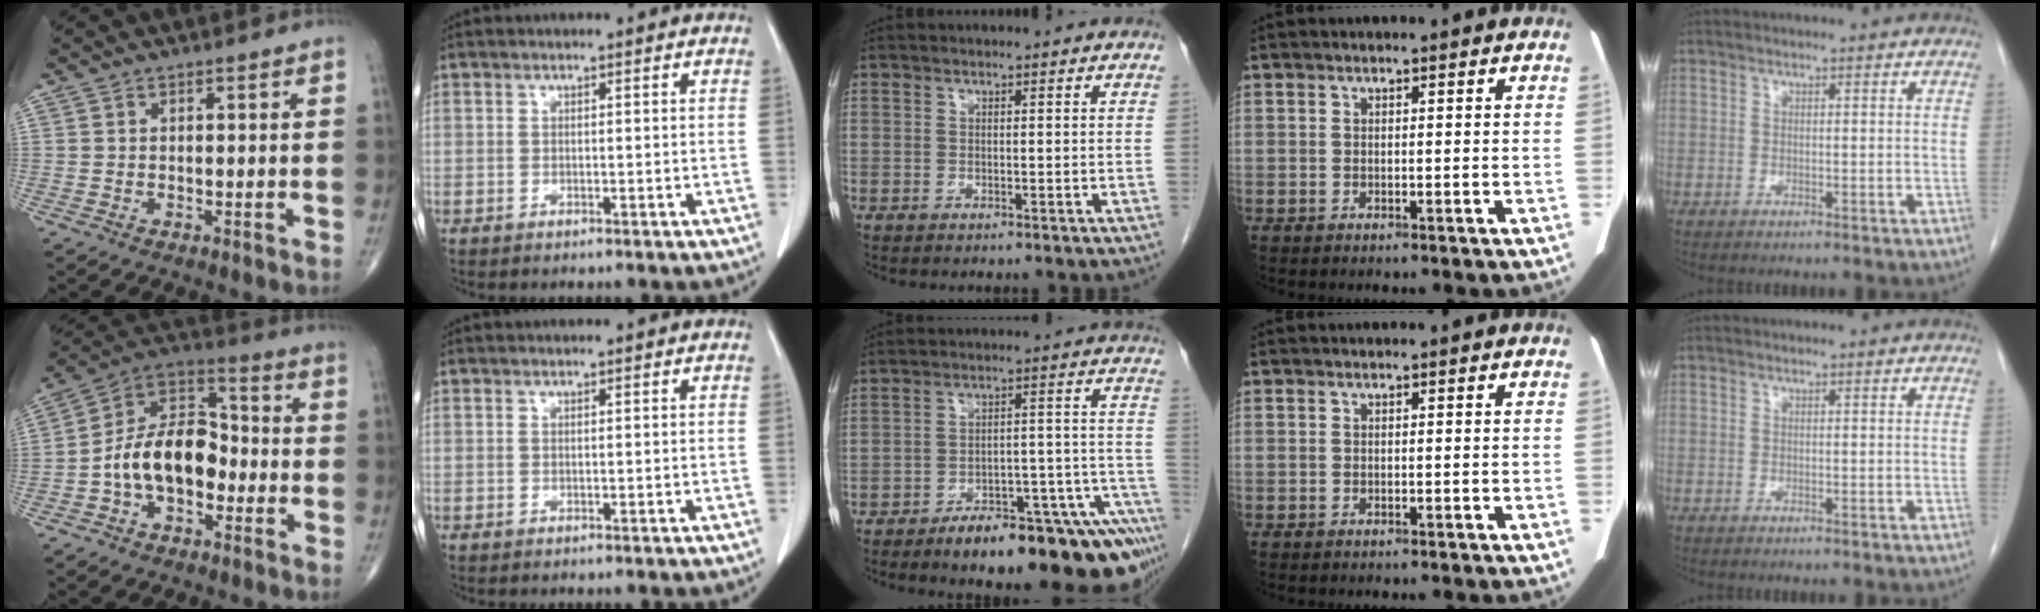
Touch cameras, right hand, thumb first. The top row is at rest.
{"thumb": {"total": 14.5, "force": [-3.3, 9.1, 10.8], "torque": [-0.167, 0.048, -0.071]}, "middle": {"total": 19.4, "force": [-14.6, 3.9, 12.2], "torque": [-0.073, 0.034, -0.199]}}